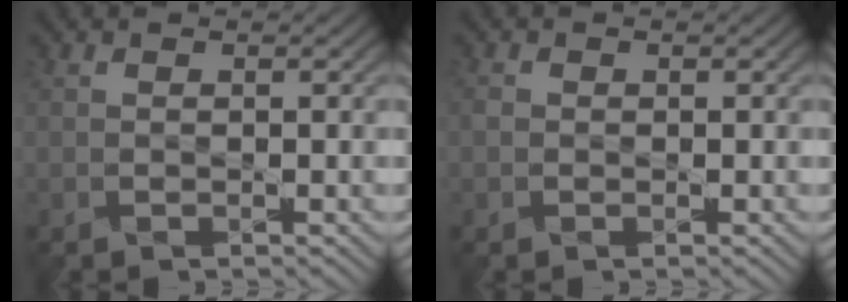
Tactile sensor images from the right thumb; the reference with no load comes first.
{"total": 0.8, "force": [0.0, 0.8, 0.3], "torque": [-0.010, -0.002, -0.001]}